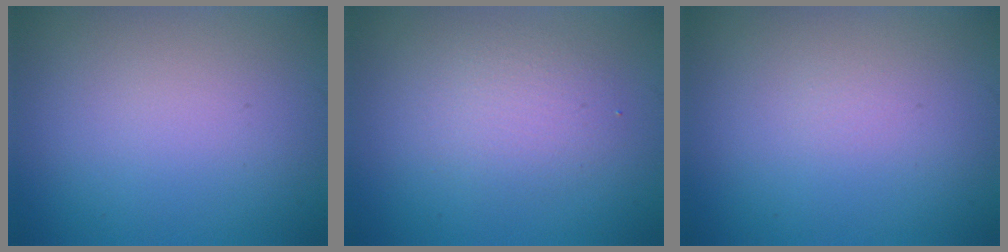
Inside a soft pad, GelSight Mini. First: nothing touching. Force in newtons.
{"total": 2.2, "press": 2.2, "slide": 0.2}
{"total": 0.0}